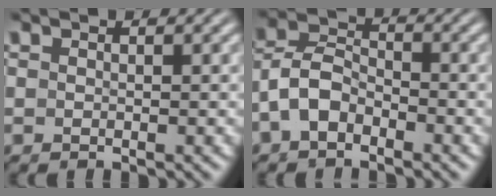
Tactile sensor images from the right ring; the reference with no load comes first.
{"total": 6.9, "force": [-1.9, 6.1, 2.7], "torque": [-0.078, -0.018, -0.037]}